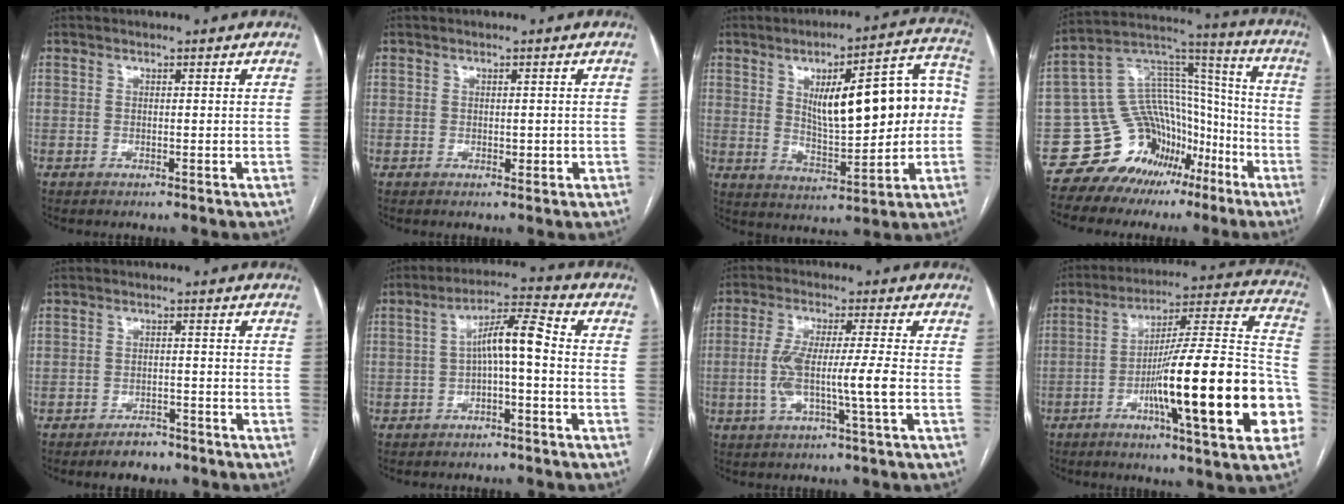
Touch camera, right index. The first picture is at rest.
{"total": 1.1, "force": [-0.1, 0.8, 0.8], "torque": [-0.007, 0.001, 0.002]}
{"total": 17.8, "force": [2.0, 5.2, 16.9], "torque": [-0.236, 0.038, 0.041]}
{"total": 16.3, "force": [-10.0, 11.7, 5.5], "torque": [-0.080, 0.103, -0.156]}
{"total": 3.5, "force": [-2.8, 1.7, 1.3], "torque": [-0.019, 0.004, -0.038]}
{"total": 6.8, "force": [-0.6, 1.0, 6.7], "torque": [-0.116, 0.029, -0.011]}
{"total": 8.4, "force": [-1.4, -0.3, 8.2], "torque": [-0.165, 0.005, -0.026]}
{"total": 25.7, "force": [-7.7, 2.1, 24.5], "torque": [-0.299, 0.007, -0.116]}